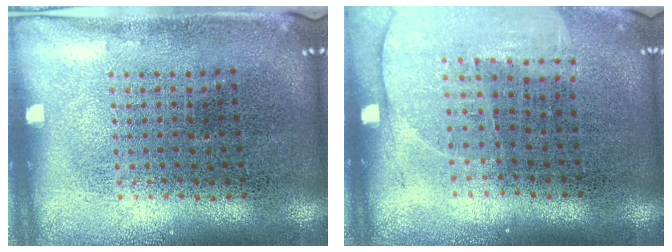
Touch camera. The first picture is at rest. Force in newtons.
{"total": 1.4, "press": 1.3, "slide": 0.5}